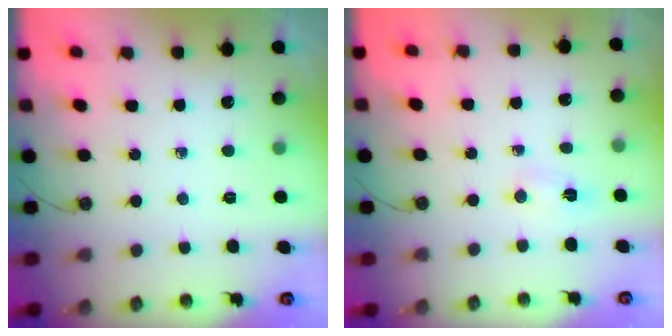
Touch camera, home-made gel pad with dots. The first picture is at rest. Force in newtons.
{"total": 2.1, "press": 1.8, "slide": 1.0}